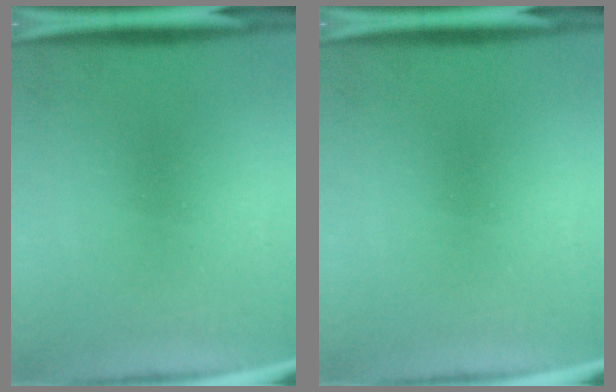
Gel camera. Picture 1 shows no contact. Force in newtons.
{"total": 0.0}